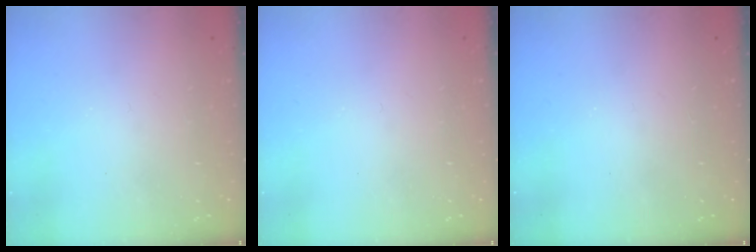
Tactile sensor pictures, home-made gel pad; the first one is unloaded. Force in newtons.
{"total": 0.0}
{"total": 0.0}